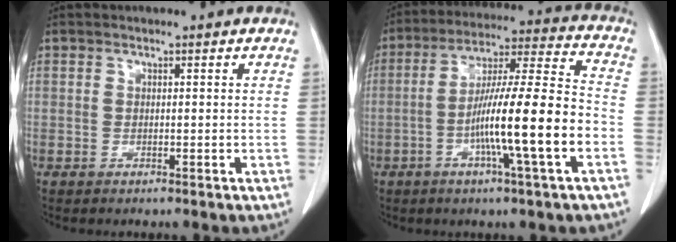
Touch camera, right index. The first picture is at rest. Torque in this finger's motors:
{"motor_torque": [2.14, 0.00, 1.05, 0.21]}